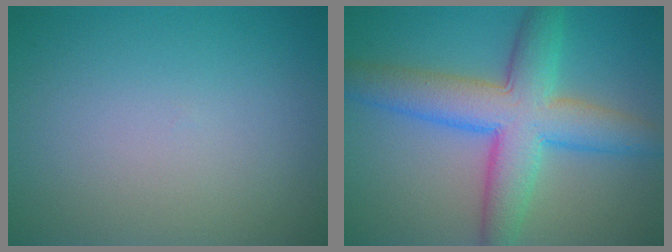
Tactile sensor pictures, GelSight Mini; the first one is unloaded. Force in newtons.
{"total": 8.4, "press": 8.4, "slide": 0.1}